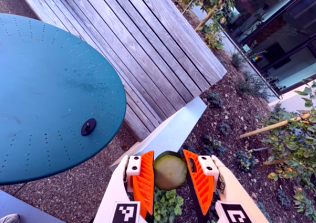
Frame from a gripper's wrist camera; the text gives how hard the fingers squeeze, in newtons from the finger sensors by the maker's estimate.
{"total": 14.3, "left": 14.5, "right": 14.0}